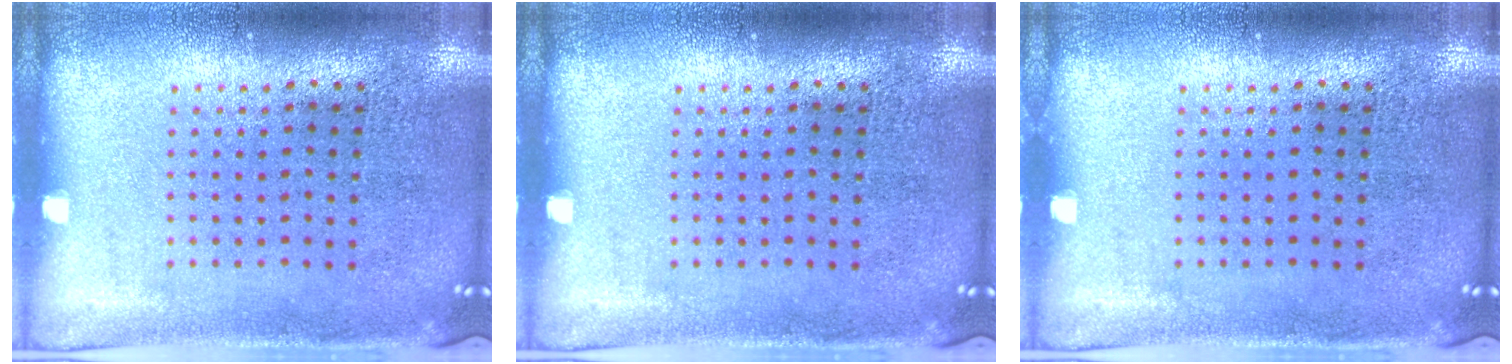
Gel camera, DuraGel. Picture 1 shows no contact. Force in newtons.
{"total": 0.0}
{"total": 0.0}